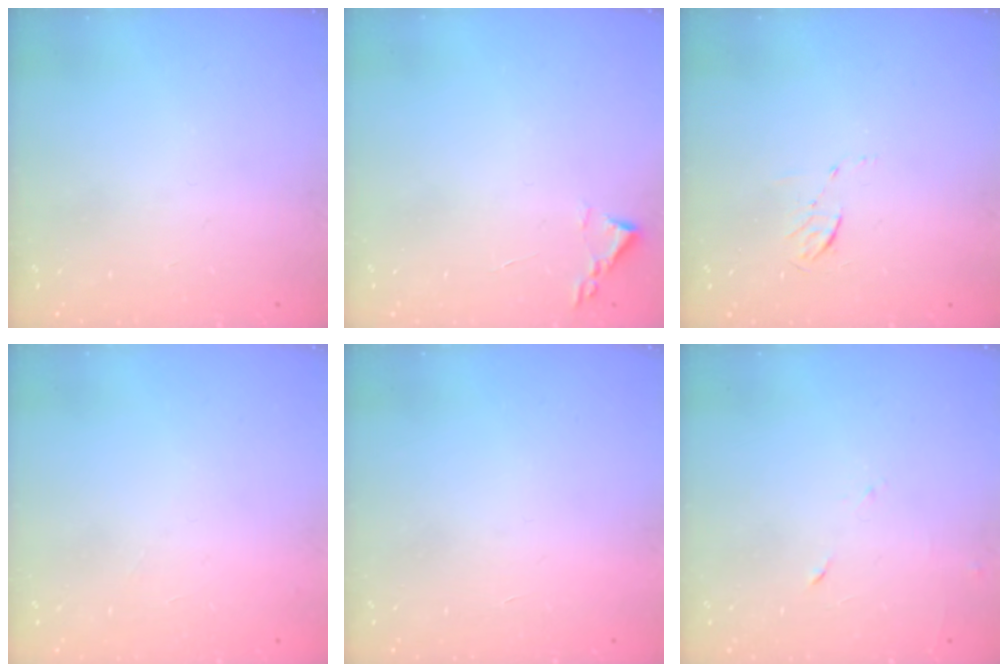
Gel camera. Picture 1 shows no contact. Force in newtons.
{"total": 1.8, "press": 1.7, "slide": 0.2}
{"total": 4.0, "press": 3.7, "slide": 1.4}
{"total": 4.9, "press": 4.8, "slide": 0.5}
{"total": 1.7, "press": 1.7, "slide": 0.1}
{"total": 3.9, "press": 3.8, "slide": 0.8}